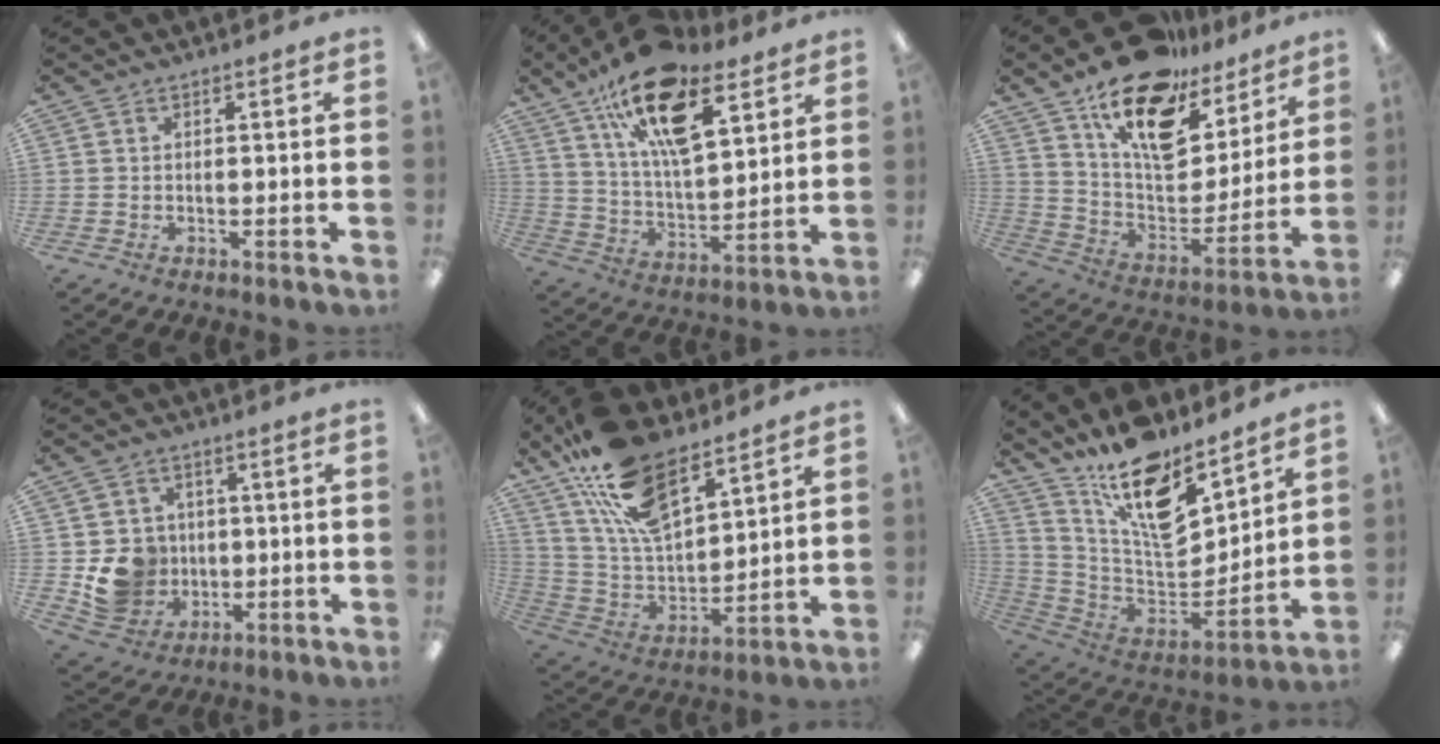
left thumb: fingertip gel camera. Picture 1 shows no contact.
{"total": 20.8, "force": [12.6, 8.8, 13.9], "torque": [-0.230, -0.060, 0.216]}
{"total": 18.5, "force": [12.3, 9.2, 10.3], "torque": [-0.167, -0.082, 0.216]}
{"total": 9.7, "force": [-1.0, 9.1, 3.0], "torque": [-0.067, 0.010, -0.006]}
{"total": 19.2, "force": [12.7, 8.6, 11.6], "torque": [-0.242, -0.063, 0.228]}
{"total": 18.2, "force": [13.1, 7.4, 10.2], "torque": [-0.179, -0.104, 0.233]}